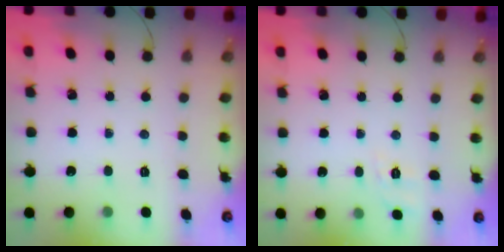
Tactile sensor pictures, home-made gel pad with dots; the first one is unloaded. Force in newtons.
{"total": 5.8, "press": 5.5, "slide": 2.0}